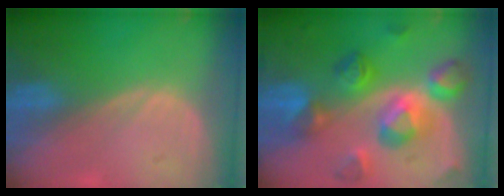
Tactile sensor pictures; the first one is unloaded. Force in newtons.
{"total": 10.8, "press": 10.8, "slide": 0.8}